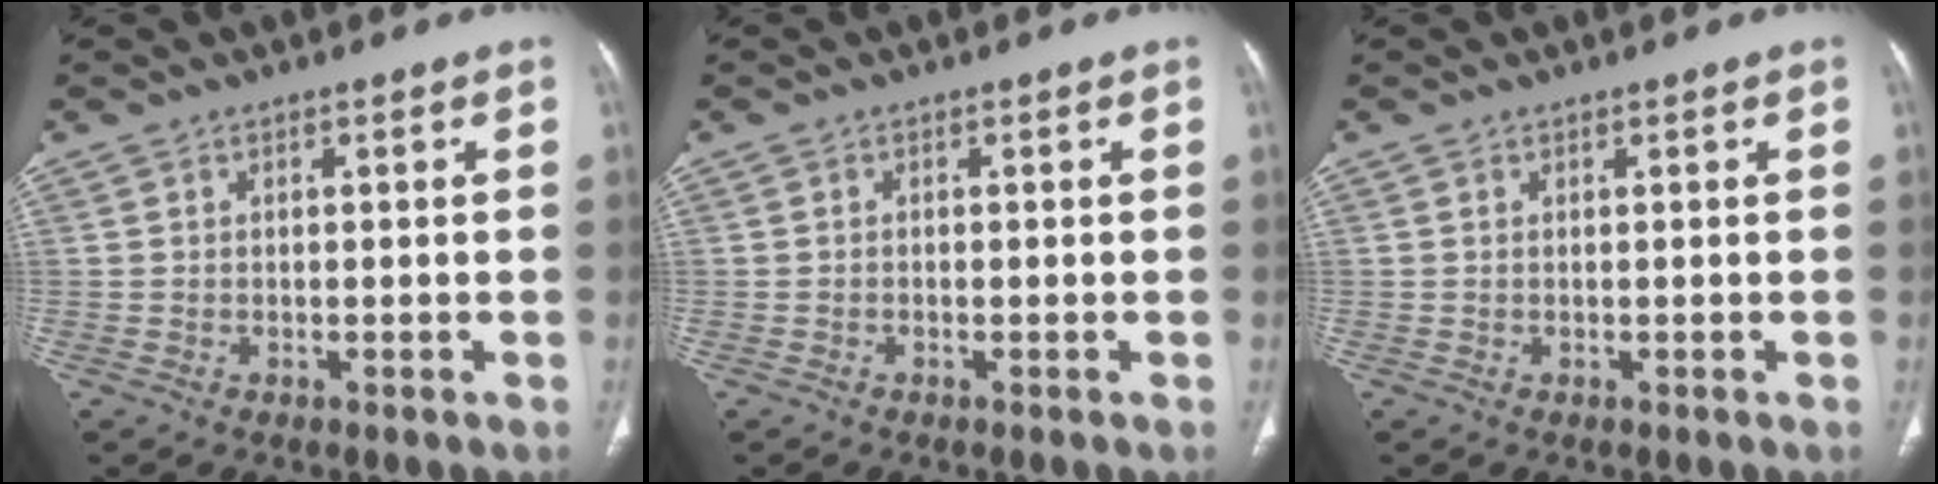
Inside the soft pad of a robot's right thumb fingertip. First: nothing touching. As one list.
[{"total": 0.0}, {"total": 0.0}]